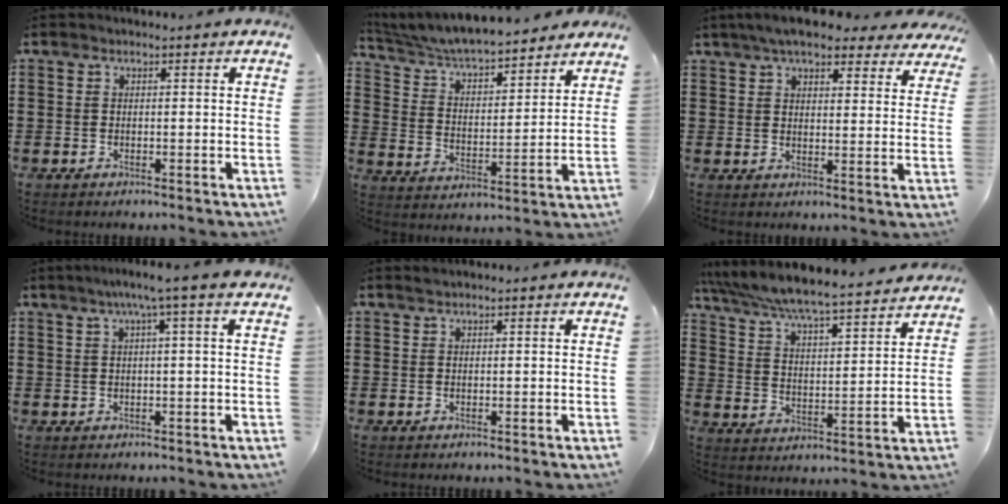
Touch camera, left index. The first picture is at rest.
{"total": 6.1, "force": [5.8, 0.7, 1.7], "torque": [-0.062, -0.039, 0.097]}
{"total": 6.8, "force": [5.9, 1.3, 3.1], "torque": [-0.071, -0.011, 0.108]}
{"total": 3.6, "force": [1.6, -0.7, 3.2], "torque": [-0.062, -0.003, 0.024]}
{"total": 0.7, "force": [0.6, 0.1, 0.4], "torque": [-0.008, 0.001, 0.012]}
{"total": 6.1, "force": [5.7, -0.2, 1.9], "torque": [-0.064, -0.043, 0.093]}